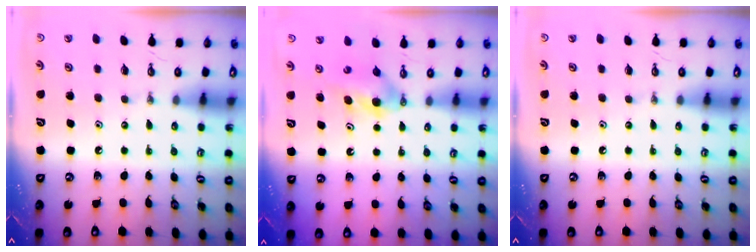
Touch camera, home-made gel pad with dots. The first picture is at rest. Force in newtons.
{"total": 4.4, "press": 4.4, "slide": 0.6}
{"total": 0.0}